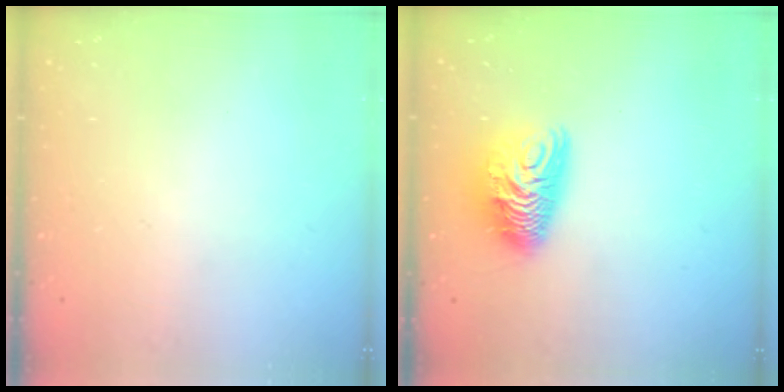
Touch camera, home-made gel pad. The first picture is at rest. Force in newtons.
{"total": 10.9, "press": 10.8, "slide": 1.2}